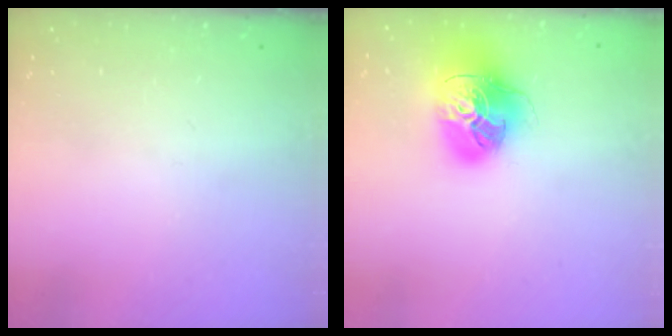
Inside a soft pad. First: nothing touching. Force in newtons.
{"total": 19.5, "press": 19.4, "slide": 2.2}